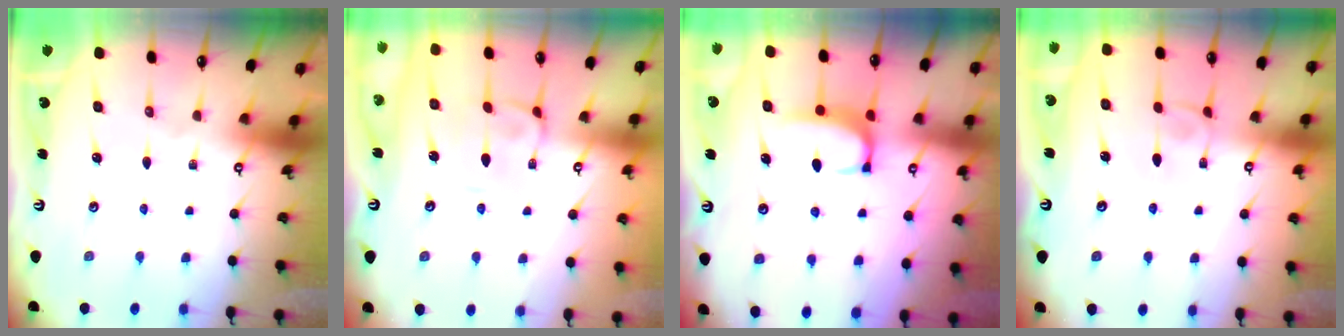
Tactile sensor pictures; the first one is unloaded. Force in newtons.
{"total": 0.9, "press": 0.5, "slide": 0.7}
{"total": 1.4, "press": 1.4, "slide": 0.3}
{"total": 2.9, "press": 2.9, "slide": 0.3}